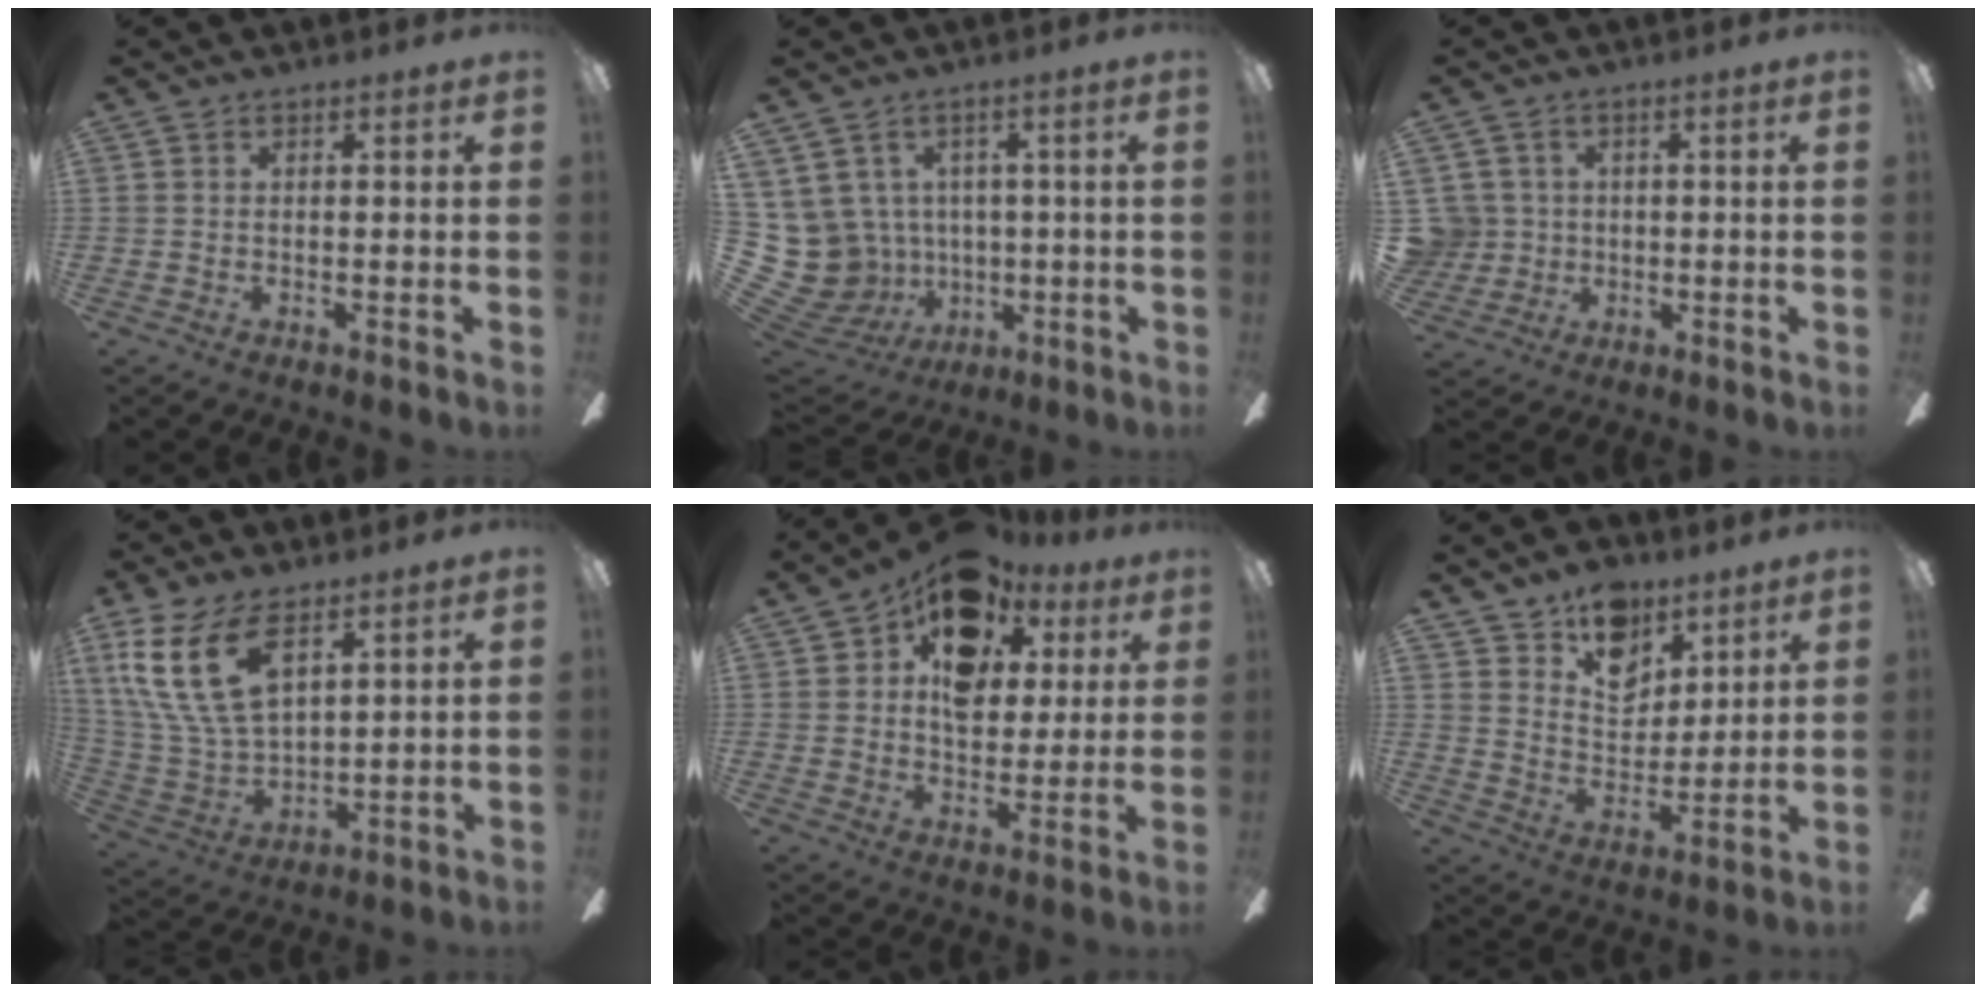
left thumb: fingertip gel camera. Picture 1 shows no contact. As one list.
[{"total": 11.6, "force": [1.4, 10.9, 3.6], "torque": [-0.125, -0.023, 0.043]}, {"total": 6.1, "force": [1.0, 6.0, 1.0], "torque": [-0.047, 0.006, 0.024]}, {"total": 18.7, "force": [9.5, 9.8, 12.7], "torque": [-0.283, -0.029, 0.172]}, {"total": 14.5, "force": [7.8, 9.5, 7.6], "torque": [-0.125, -0.031, 0.145]}, {"total": 13.7, "force": [9.4, 8.6, 4.8], "torque": [-0.078, -0.057, 0.180]}]